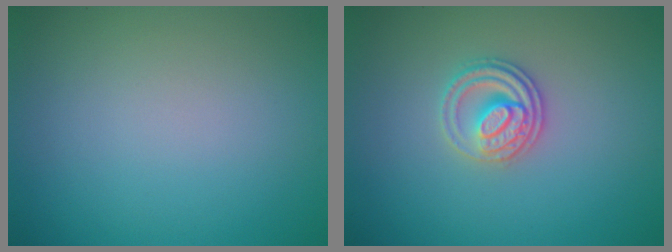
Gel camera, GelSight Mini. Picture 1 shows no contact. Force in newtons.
{"total": 2.7, "press": 2.5, "slide": 0.9}